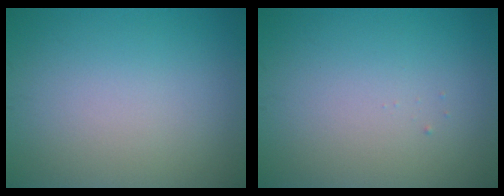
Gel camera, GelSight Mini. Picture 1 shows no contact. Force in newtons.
{"total": 0.0}